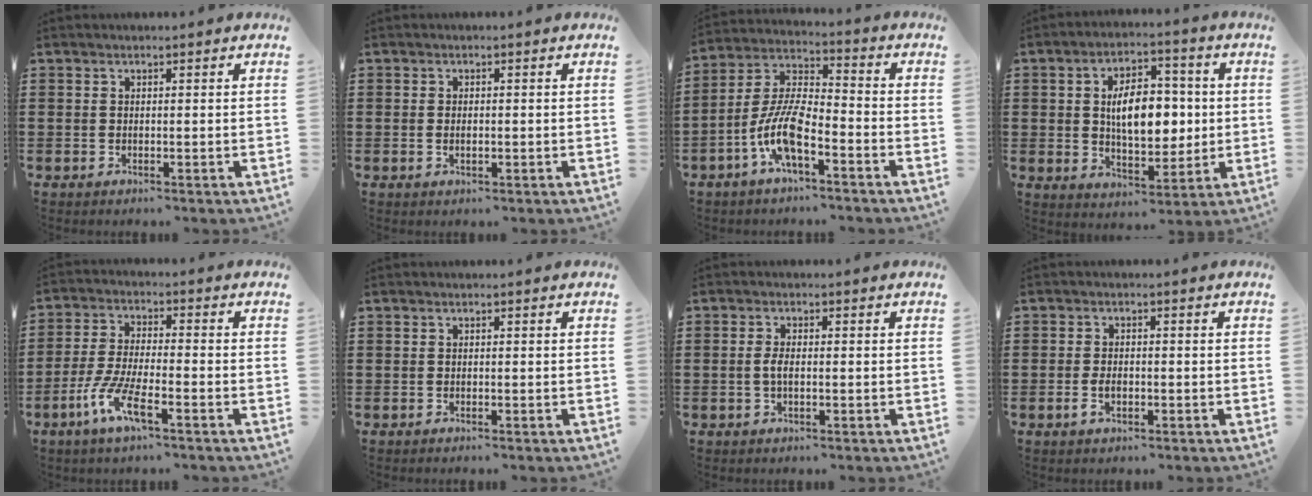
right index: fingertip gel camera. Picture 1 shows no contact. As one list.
[{"total": 1.2, "force": [-0.2, 0.4, 1.1], "torque": [-0.023, -0.001, -0.003]}, {"total": 9.6, "force": [-4.8, 3.1, 7.7], "torque": [-0.189, -0.008, -0.097]}, {"total": 9.0, "force": [0.8, 4.9, 7.6], "torque": [-0.117, 0.002, 0.007]}, {"total": 7.1, "force": [-4.1, 1.0, 5.8], "torque": [-0.141, -0.016, -0.083]}, {"total": 0.0}, {"total": 2.2, "force": [-0.3, 0.7, 2.0], "torque": [-0.054, -0.007, -0.011]}, {"total": 2.4, "force": [-0.7, 1.1, 2.0], "torque": [-0.047, -0.005, -0.013]}]